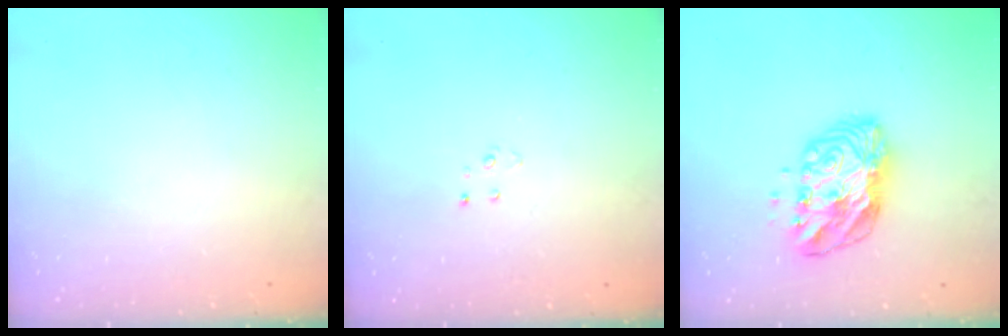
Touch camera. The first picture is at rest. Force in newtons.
{"total": 2.6, "press": 2.6, "slide": 0.2}
{"total": 10.7, "press": 10.7, "slide": 1.2}